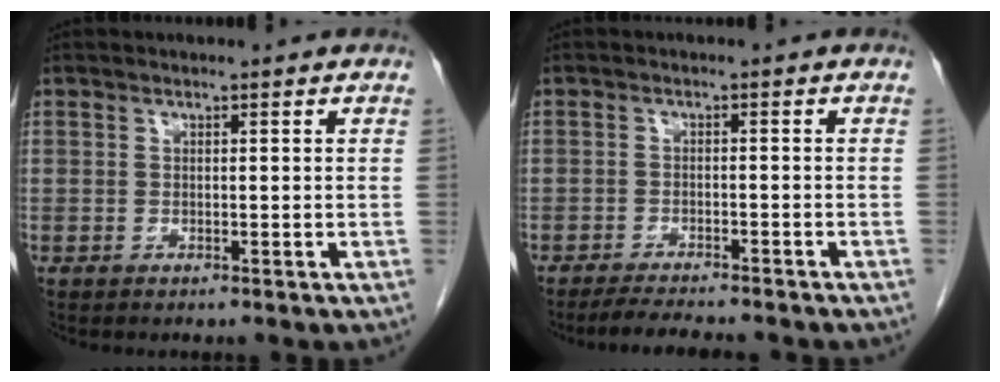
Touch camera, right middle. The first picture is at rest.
{"total": 7.6, "force": [-6.7, 0.9, 3.4], "torque": [-0.052, -0.015, -0.100]}